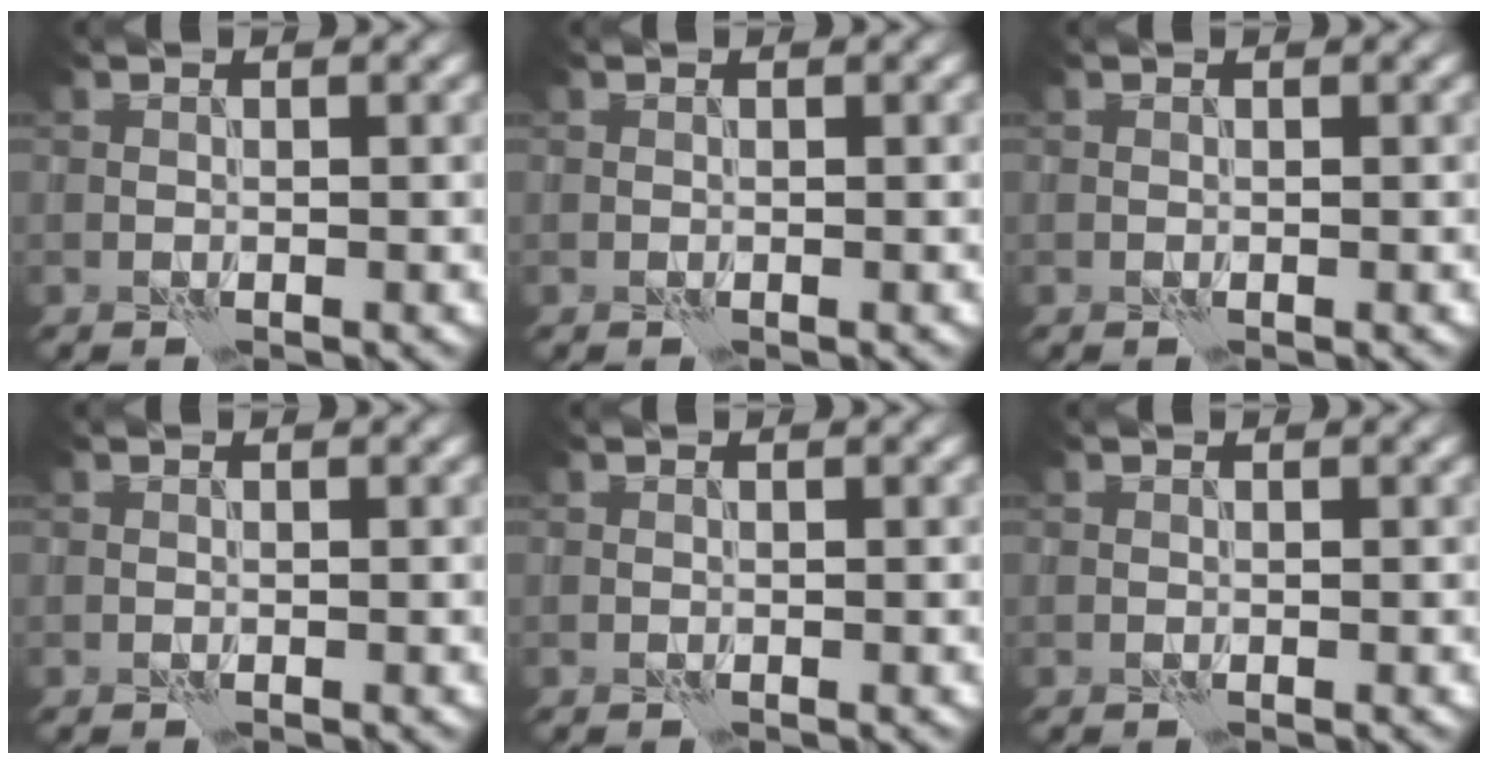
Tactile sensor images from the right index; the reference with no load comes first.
{"total": 0.0}
{"total": 0.0}
{"total": 0.0}
{"total": 0.0}
{"total": 0.0}